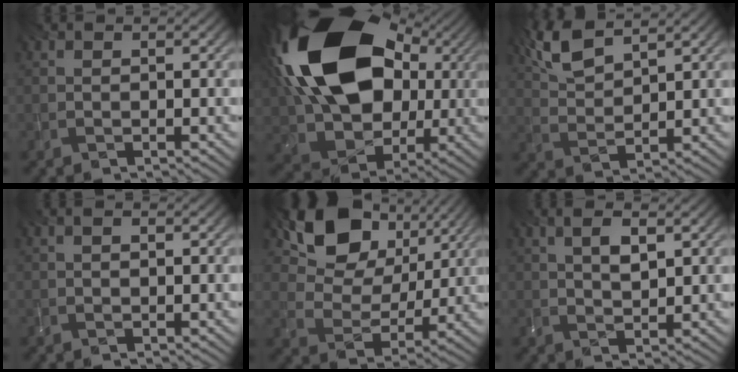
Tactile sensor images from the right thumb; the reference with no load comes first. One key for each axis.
{"total": 22.3, "fx": 5.0, "fy": 15.8, "fz": 14.9, "tx": -0.326, "ty": 0.018, "tz": 0.092}
{"total": 6.9, "fx": 4.9, "fy": 2.0, "fz": 4.5, "tx": -0.113, "ty": 0.011, "tz": 0.103}
{"total": 1.1, "fx": 0.3, "fy": 0.6, "fz": 0.9, "tx": -0.017, "ty": 0.001, "tz": 0.003}
{"total": 13.5, "fx": 7.3, "fy": 8.9, "fz": 7.1, "tx": -0.132, "ty": 0.005, "tz": 0.125}
{"total": 3.7, "fx": 1.5, "fy": 1.5, "fz": 3.1, "tx": -0.065, "ty": 0.001, "tz": 0.031}